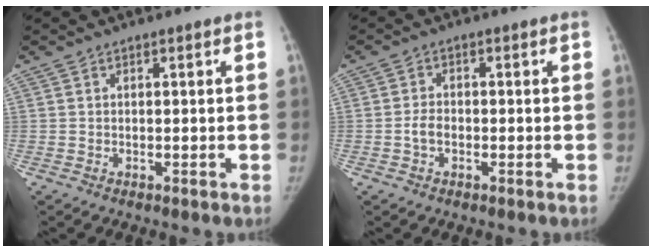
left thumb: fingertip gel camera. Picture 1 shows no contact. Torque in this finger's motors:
{"motor_torque": [-0.13, 0.11, 0.52, 0.09, -0.01]}